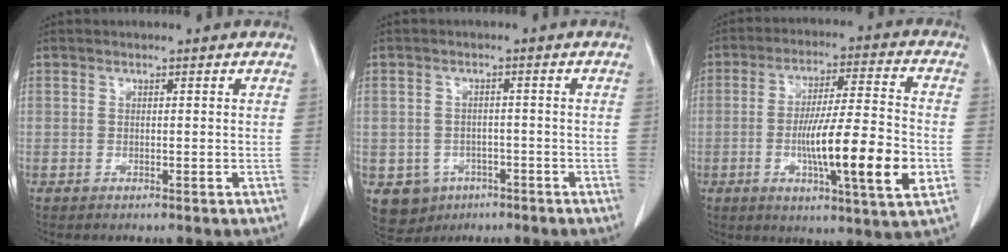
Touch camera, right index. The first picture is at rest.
{"total": 5.5, "force": [-2.6, 4.8, 1.0], "torque": [-0.016, 0.007, -0.030]}
{"total": 16.1, "force": [-3.7, 0.7, 15.6], "torque": [-0.260, -0.014, -0.063]}